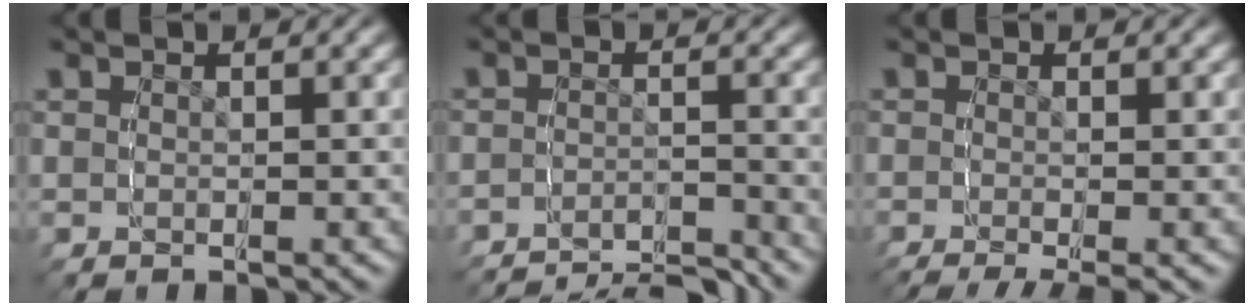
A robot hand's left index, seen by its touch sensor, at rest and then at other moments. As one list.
[{"total": 9.0, "force": [-8.8, 1.3, 1.1], "torque": [0.011, -0.019, -0.145]}, {"total": 4.0, "force": [-3.4, 0.8, 2.0], "torque": [-0.029, -0.009, -0.050]}]